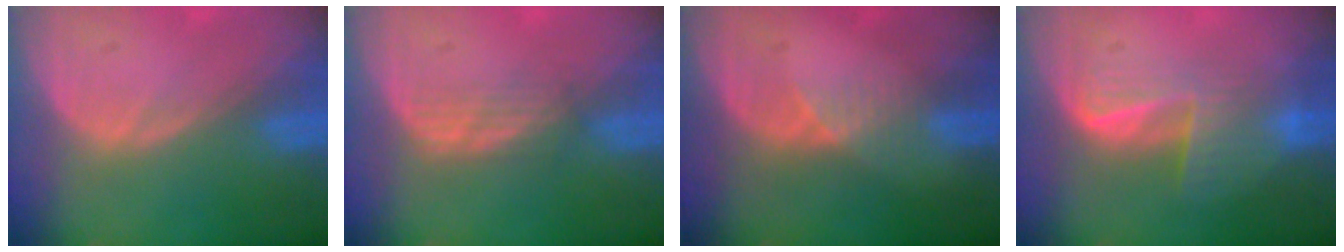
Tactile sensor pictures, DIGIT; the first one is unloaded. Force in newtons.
{"total": 2.4, "press": 2.3, "slide": 0.6}
{"total": 2.6, "press": 2.2, "slide": 1.4}
{"total": 6.0, "press": 5.6, "slide": 2.1}